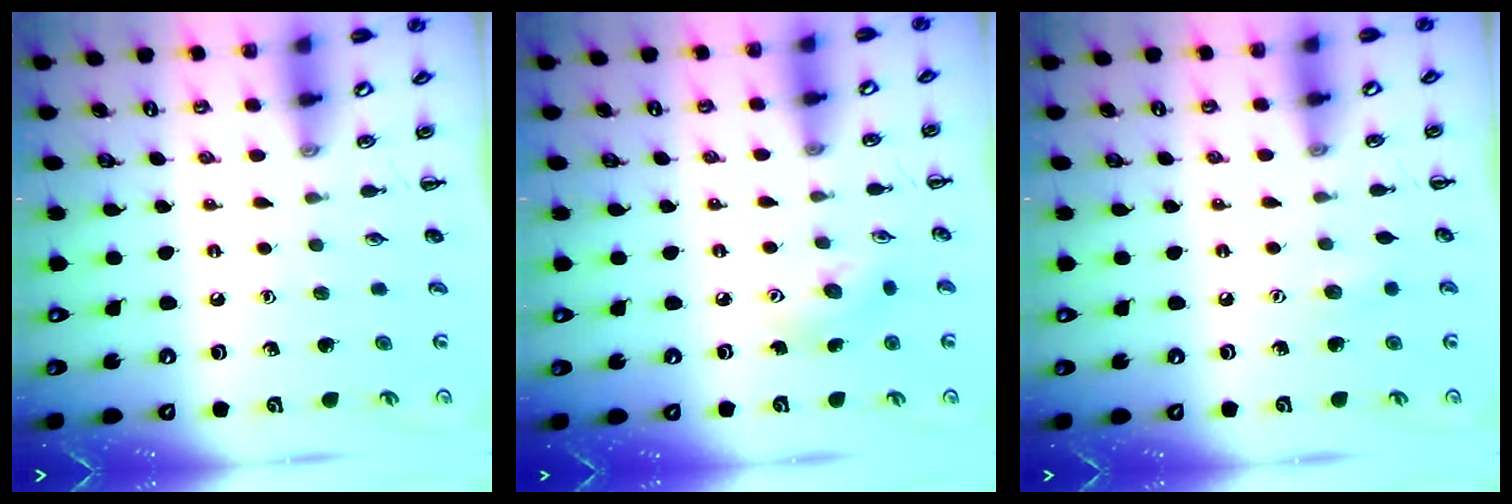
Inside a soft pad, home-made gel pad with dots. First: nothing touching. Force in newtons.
{"total": 6.2, "press": 6.1, "slide": 0.8}
{"total": 4.8, "press": 4.7, "slide": 1.1}